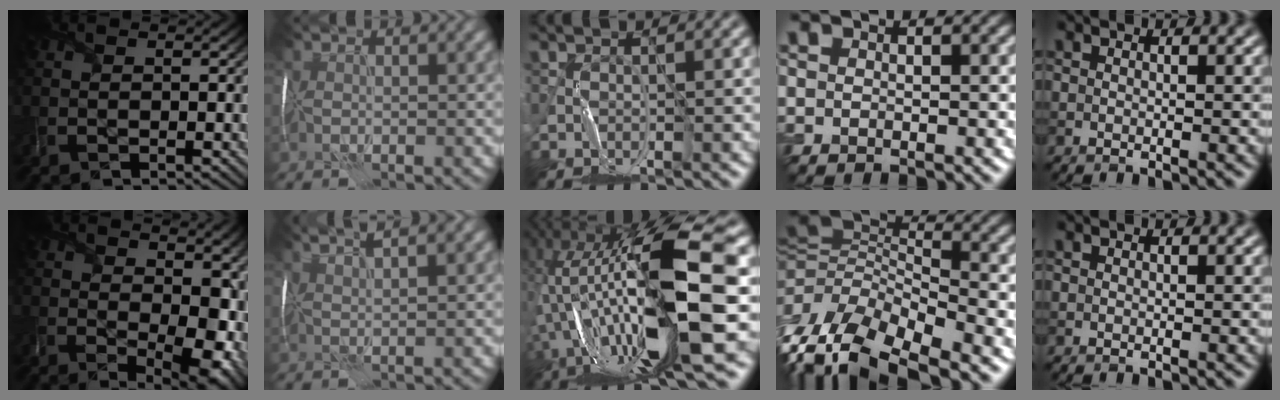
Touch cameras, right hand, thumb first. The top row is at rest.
{"thumb": {"total": 11.9, "force": [0.7, 6.8, 9.7], "torque": [-0.138, -0.027, 0.033]}, "index": {"total": 3.7, "force": [2.7, 0.5, 2.4], "torque": [-0.031, 0.022, 0.037]}, "middle": {"total": 18.1, "force": [-1.5, 5.4, 17.2], "torque": [-0.323, -0.009, -0.015]}, "ring": {"total": 11.5, "force": [-6.5, 5.1, 8.0], "torque": [-0.176, 0.004, -0.117]}}